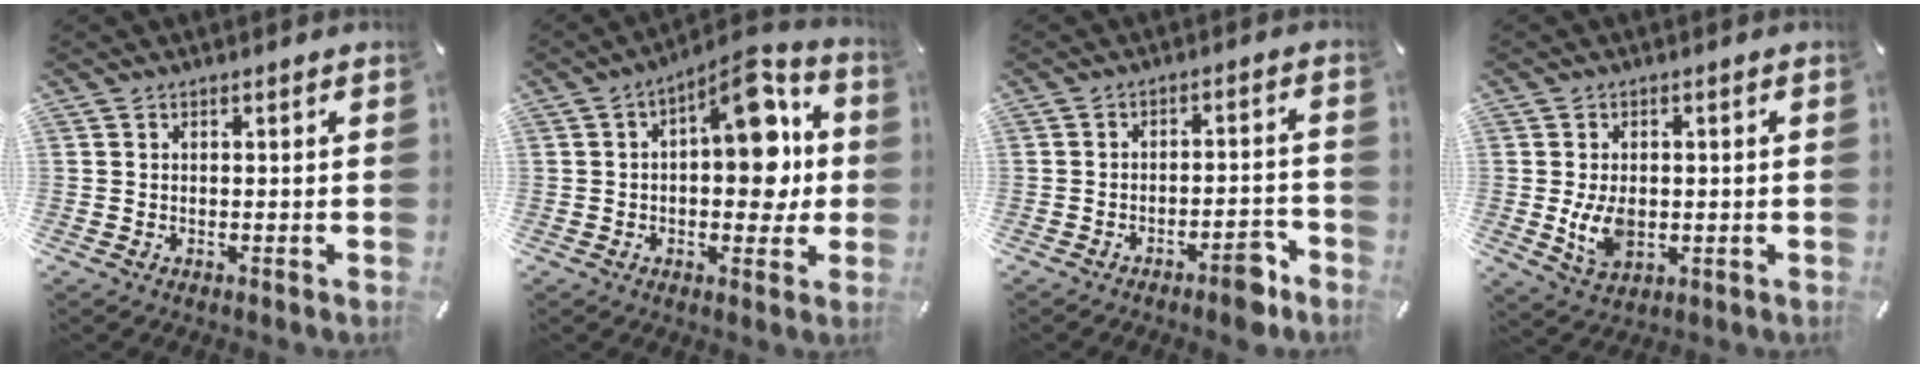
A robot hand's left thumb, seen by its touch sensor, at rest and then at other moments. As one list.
[{"total": 14.6, "force": [3.0, 7.8, 12.0], "torque": [-0.138, -0.032, 0.048]}, {"total": 6.7, "force": [-4.6, 2.2, 4.3], "torque": [-0.060, 0.026, -0.077]}, {"total": 6.8, "force": [-0.5, 4.7, 5.0], "torque": [-0.112, -0.006, -0.012]}]